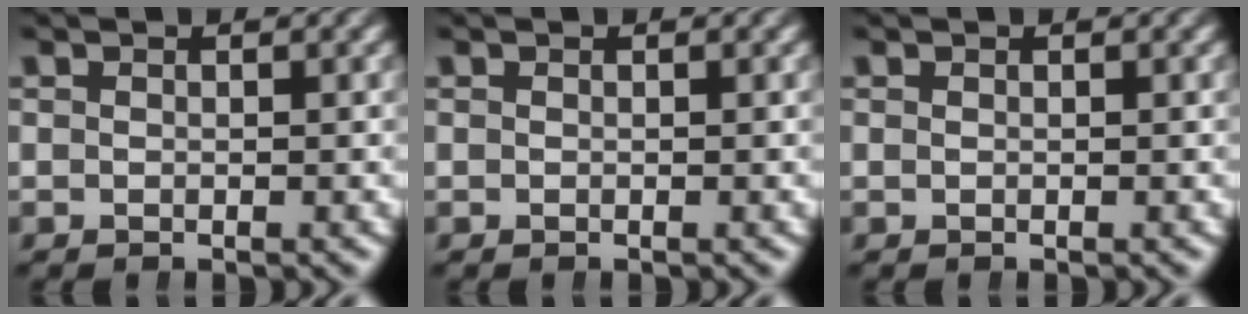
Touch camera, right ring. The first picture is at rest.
{"total": 0.0}
{"total": 0.0}